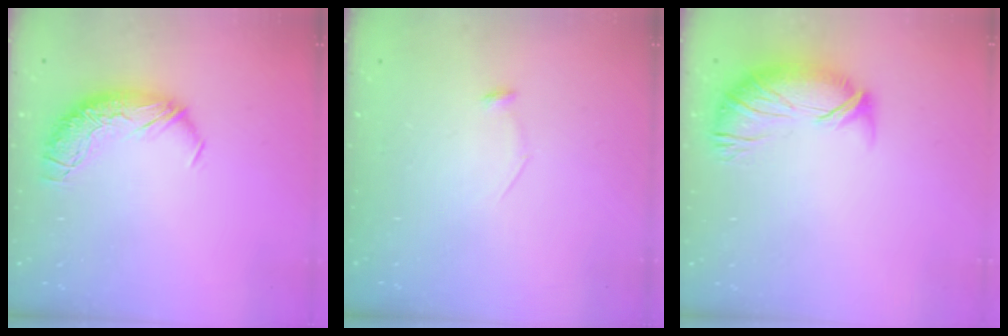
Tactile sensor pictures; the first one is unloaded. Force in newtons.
{"total": 8.7, "press": 8.7, "slide": 0.6}
{"total": 3.9, "press": 3.4, "slide": 2.0}